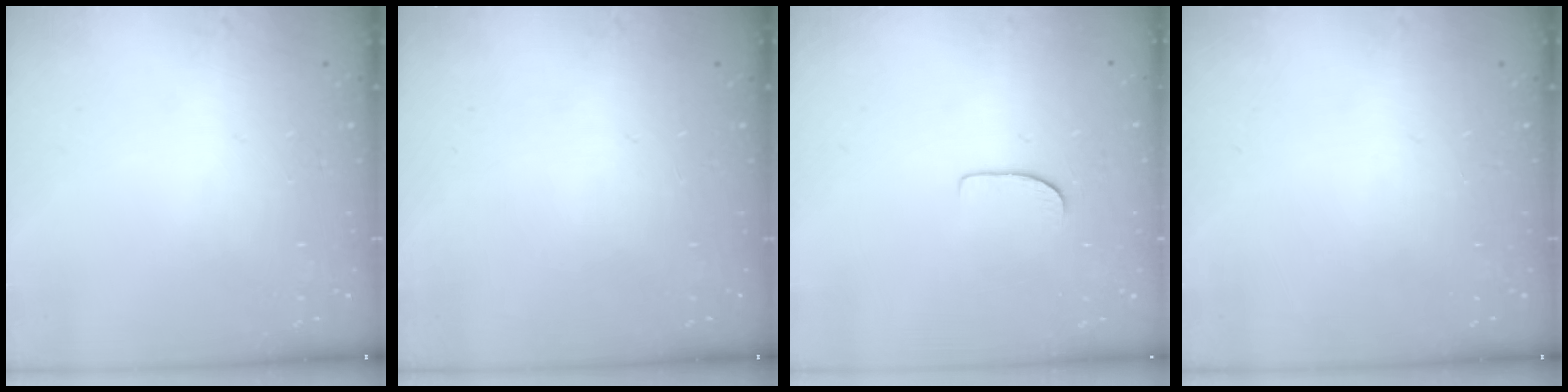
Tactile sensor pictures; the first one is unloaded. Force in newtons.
{"total": 0.0}
{"total": 5.2, "press": 5.2, "slide": 0.4}
{"total": 0.0}